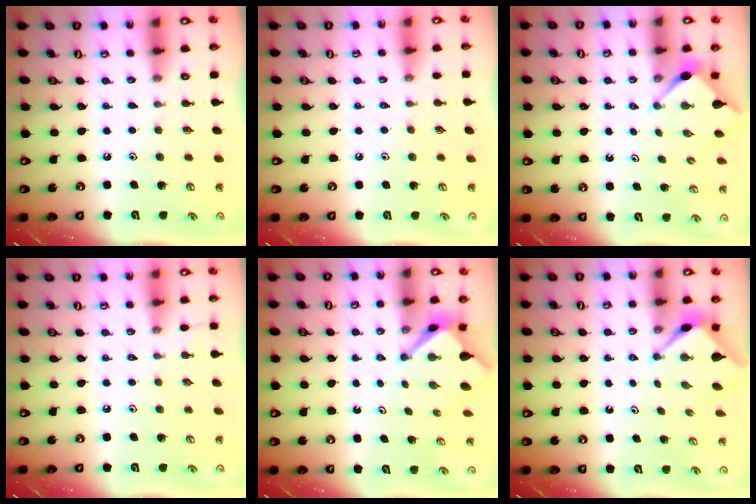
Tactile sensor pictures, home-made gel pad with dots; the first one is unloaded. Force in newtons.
{"total": 2.1, "press": 2.1, "slide": 0.4}
{"total": 2.8, "press": 2.8, "slide": 0.3}
{"total": 1.1, "press": 1.1, "slide": 0.3}
{"total": 3.2, "press": 3.2, "slide": 0.3}
{"total": 3.3, "press": 3.3, "slide": 0.4}